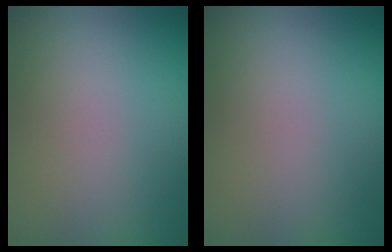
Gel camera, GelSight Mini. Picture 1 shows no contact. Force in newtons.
{"total": 0.0}